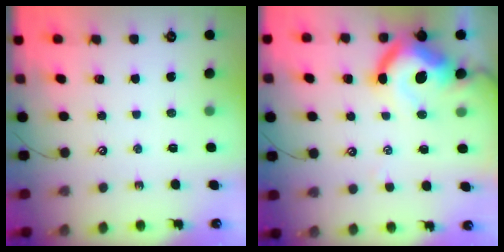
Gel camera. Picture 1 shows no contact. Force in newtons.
{"total": 11.8, "press": 11.6, "slide": 2.1}